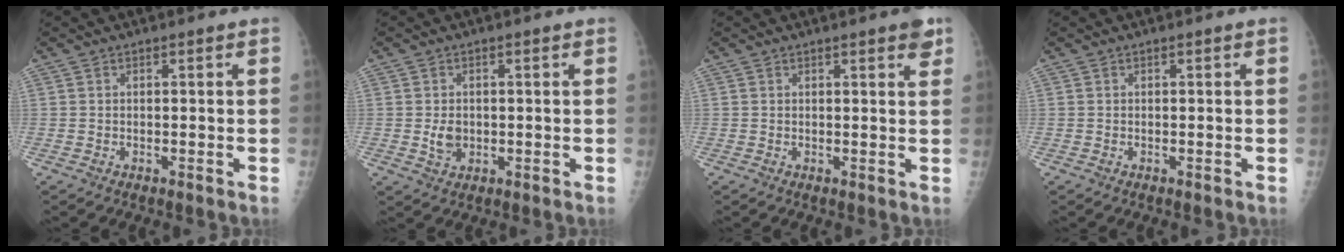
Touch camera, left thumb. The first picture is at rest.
{"total": 3.3, "force": [-0.1, 2.6, 2.0], "torque": [-0.026, -0.001, 0.005]}
{"total": 2.8, "force": [1.8, 0.6, 2.0], "torque": [-0.020, -0.007, 0.019]}
{"total": 0.0}